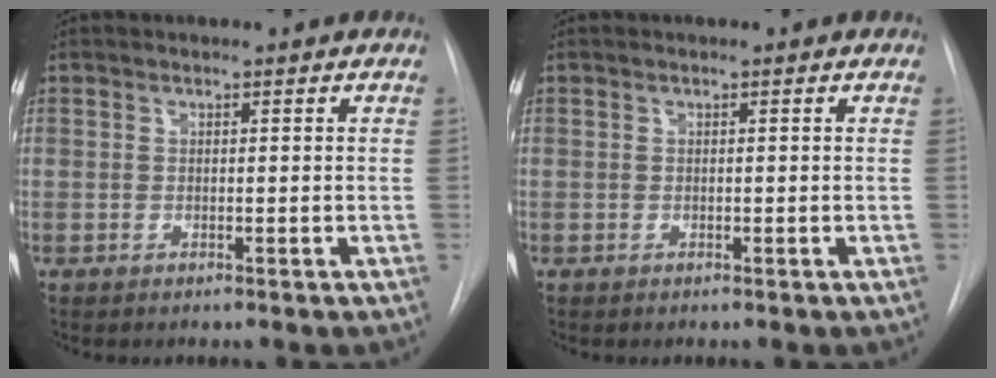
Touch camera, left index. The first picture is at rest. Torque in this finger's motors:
{"motor_torque": [0.09, -0.03, 0.02, 0.00]}